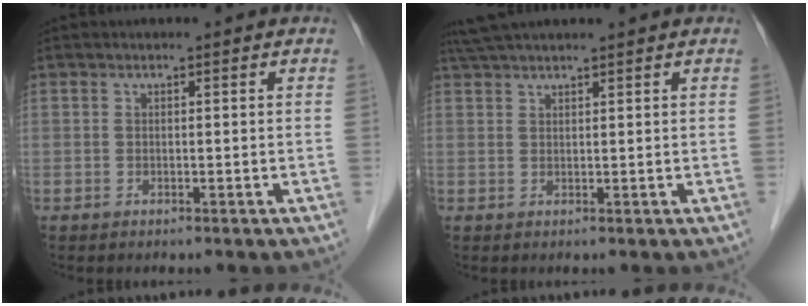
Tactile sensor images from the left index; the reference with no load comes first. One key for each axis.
{"total": 5.3, "fx": 4.6, "fy": -0.2, "fz": 2.5, "tx": -0.041, "ty": 0.041, "tz": 0.085}